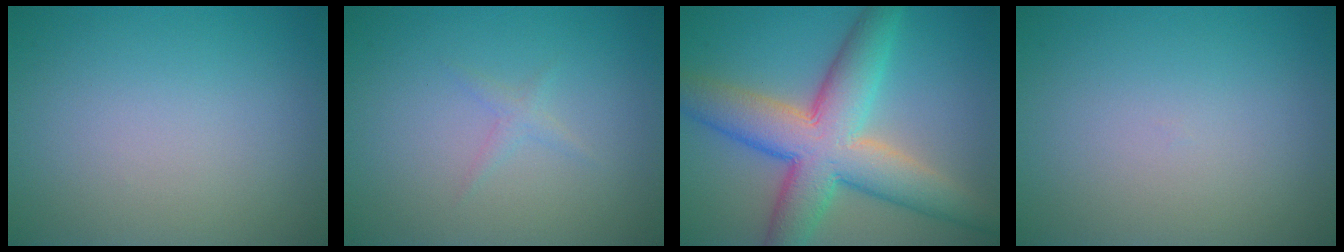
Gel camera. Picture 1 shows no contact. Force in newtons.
{"total": 0.9, "press": 0.9, "slide": 0.0}
{"total": 9.9, "press": 9.9, "slide": 0.5}
{"total": 0.0}